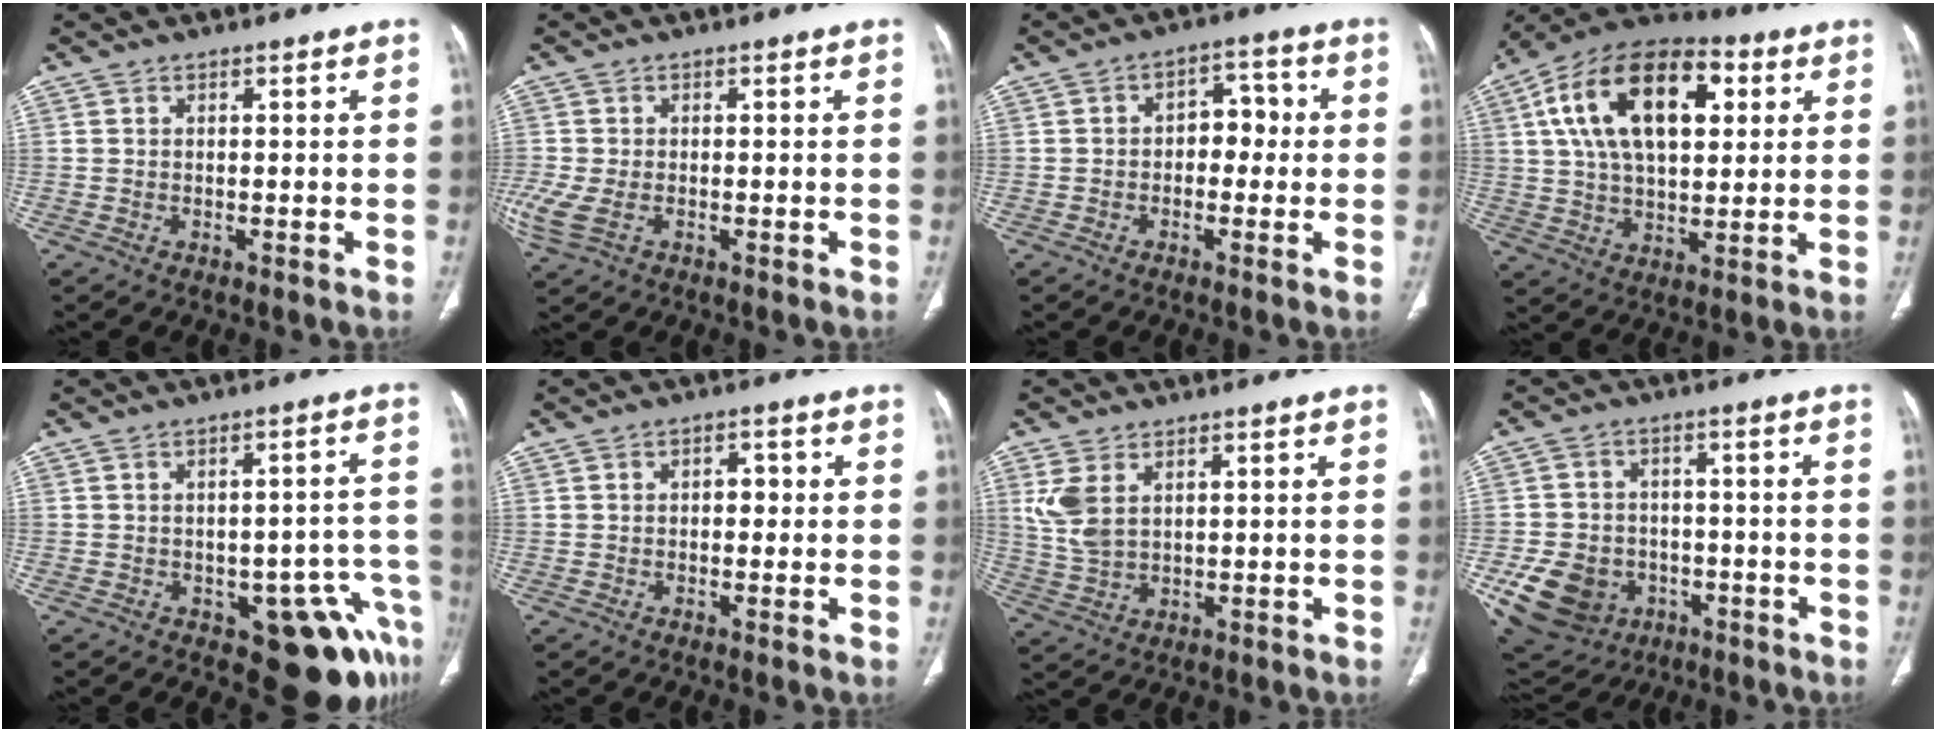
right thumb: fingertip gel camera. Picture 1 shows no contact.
{"total": 5.4, "force": [-1.4, 3.2, 4.1], "torque": [-0.117, -0.003, -0.023]}
{"total": 5.8, "force": [-0.2, 4.0, 4.2], "torque": [-0.033, 0.024, -0.012]}
{"total": 22.7, "force": [6.6, 12.4, 17.8], "torque": [-0.292, 0.010, 0.105]}
{"total": 12.4, "force": [-6.6, 5.9, 8.7], "torque": [-0.056, 0.044, -0.080]}
{"total": 2.7, "force": [0.2, 1.8, 2.0], "torque": [-0.021, 0.011, 0.000]}
{"total": 6.6, "force": [2.5, 3.8, 4.8], "torque": [-0.109, -0.004, 0.062]}
{"total": 14.7, "force": [-5.1, 12.0, 6.8], "torque": [-0.128, 0.020, -0.065]}